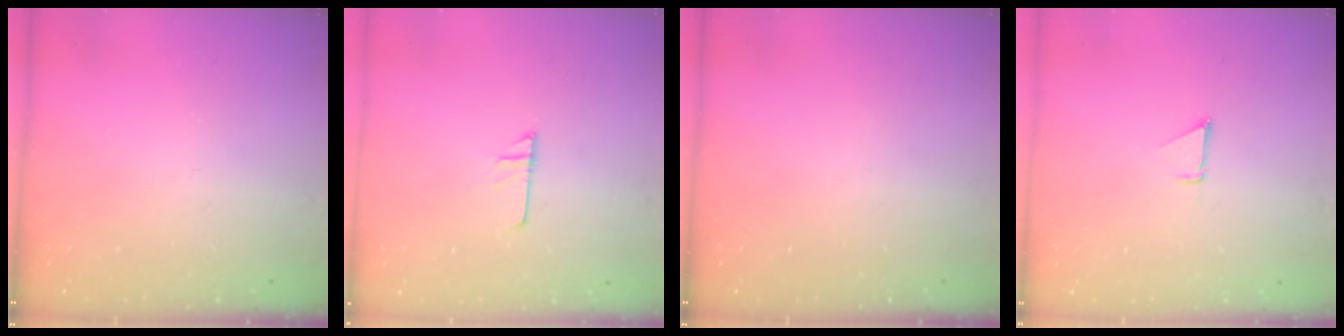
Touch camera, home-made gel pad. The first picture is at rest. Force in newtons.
{"total": 6.4, "press": 6.4, "slide": 0.3}
{"total": 0.0}
{"total": 1.9, "press": 1.9, "slide": 0.0}